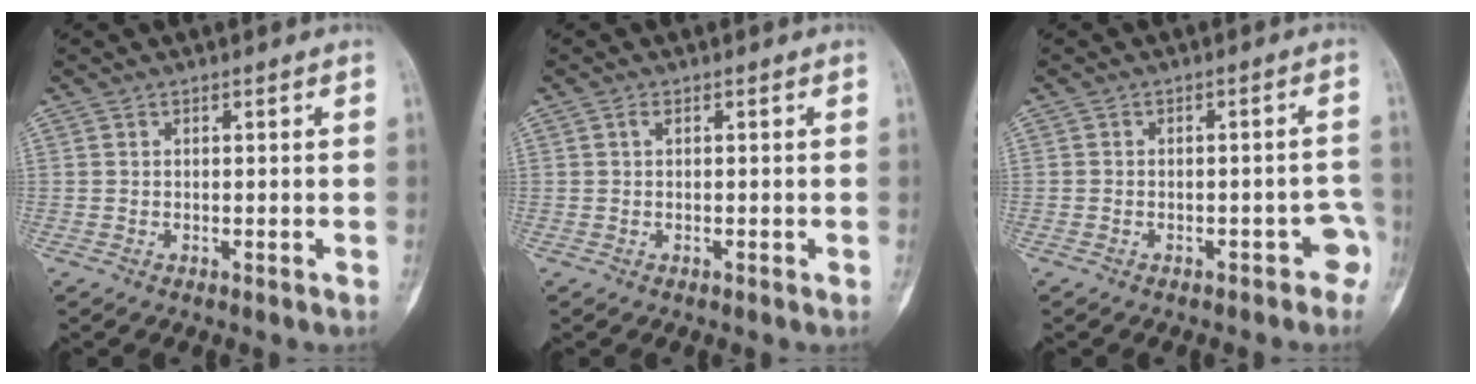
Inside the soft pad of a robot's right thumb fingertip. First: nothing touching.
{"total": 0.7, "force": [0.1, 0.3, 0.6], "torque": [-0.015, 0.000, 0.001]}
{"total": 3.9, "force": [-2.4, 2.2, 2.2], "torque": [-0.007, 0.036, -0.028]}